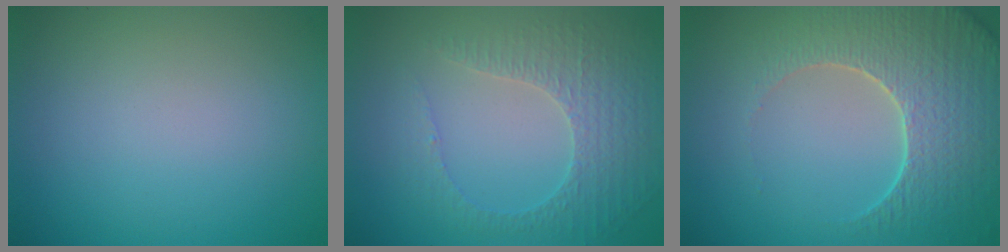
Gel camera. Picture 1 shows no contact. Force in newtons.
{"total": 3.8, "press": 3.2, "slide": 2.0}
{"total": 6.1, "press": 5.2, "slide": 3.2}